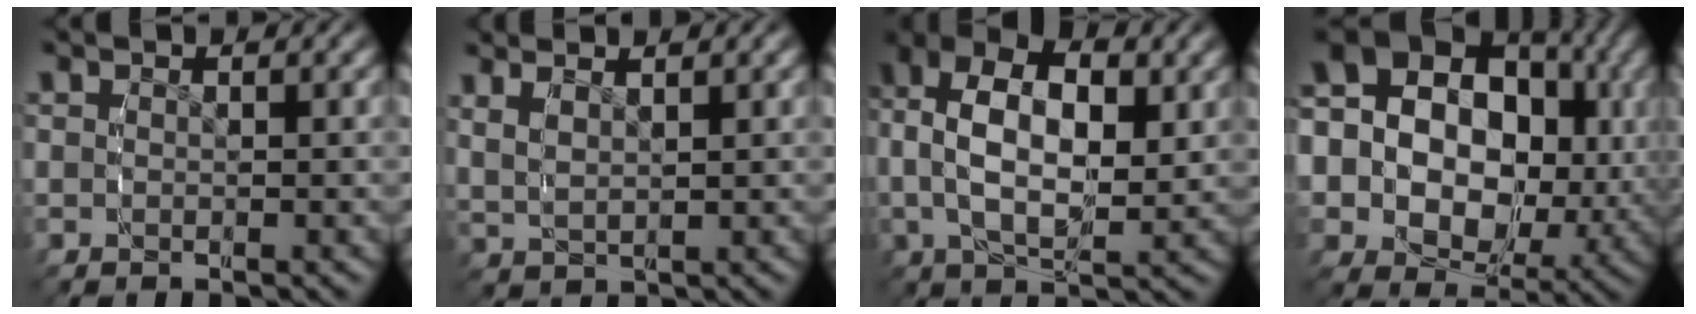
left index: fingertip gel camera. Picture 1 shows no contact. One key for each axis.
{"total": 2.7, "fx": 1.7, "fy": 1.4, "fz": 1.6, "tx": -0.036, "ty": 0.000, "tz": 0.039}
{"total": 9.2, "fx": 1.9, "fy": 5.6, "fz": 7.0, "tx": -0.131, "ty": -0.009, "tz": 0.033}
{"total": 17.7, "fx": 1.3, "fy": 14.4, "fz": 10.3, "tx": -0.226, "ty": -0.041, "tz": 0.013}